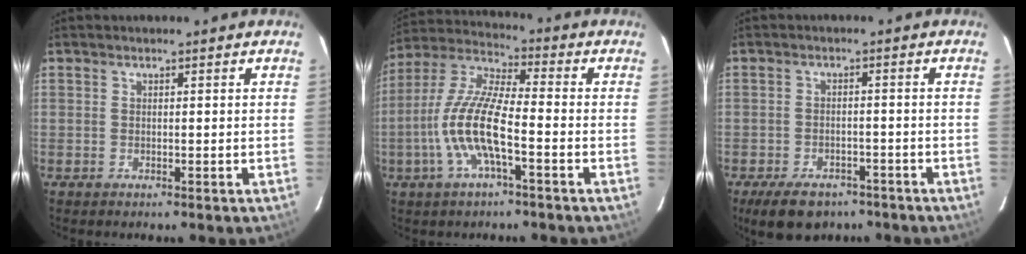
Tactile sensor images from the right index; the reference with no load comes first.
{"total": 12.6, "force": [-3.9, 2.7, 11.7], "torque": [-0.246, 0.002, -0.081]}
{"total": 9.9, "force": [-7.2, 5.0, 4.6], "torque": [-0.105, -0.007, -0.103]}